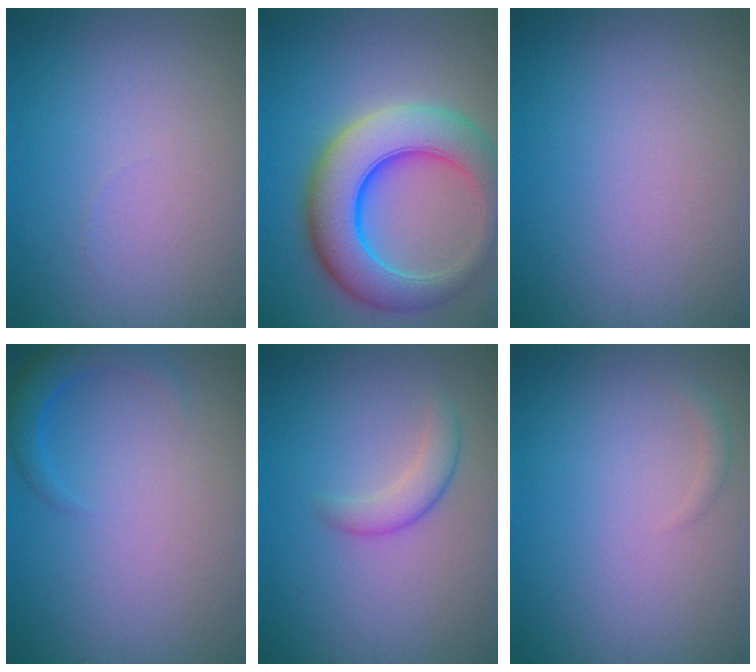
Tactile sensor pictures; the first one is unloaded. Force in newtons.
{"total": 9.9, "press": 9.9, "slide": 0.3}
{"total": 0.0}
{"total": 2.5, "press": 2.5, "slide": 0.3}
{"total": 2.4, "press": 2.4, "slide": 0.1}
{"total": 0.8, "press": 0.8, "slide": 0.1}